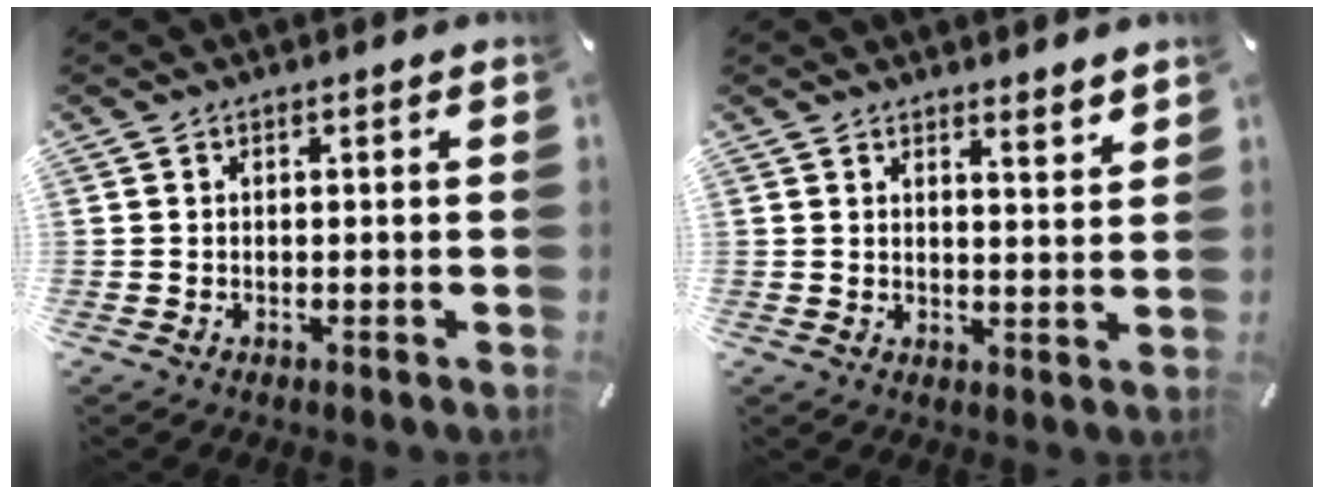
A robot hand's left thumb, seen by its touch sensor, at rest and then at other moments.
{"total": 3.3, "force": [3.3, 0.3, 0.5], "torque": [-0.003, -0.029, 0.057]}